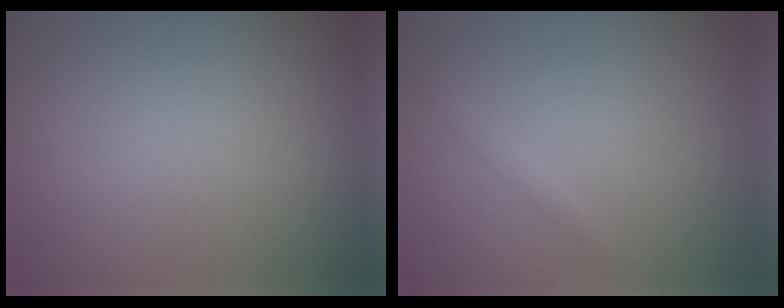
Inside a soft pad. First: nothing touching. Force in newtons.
{"total": 0.7, "press": 0.7, "slide": 0.0}